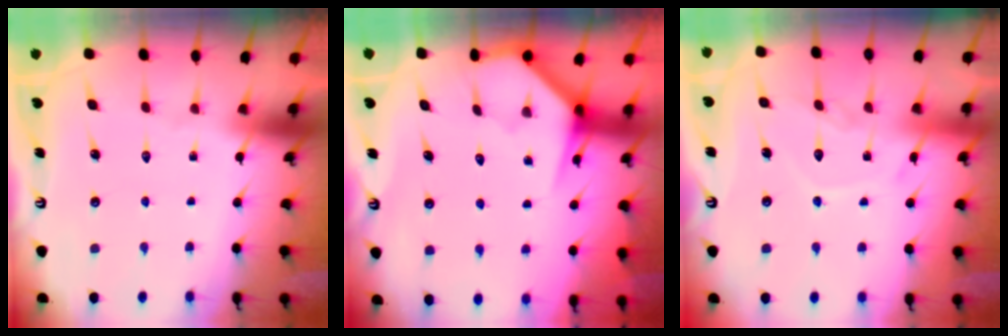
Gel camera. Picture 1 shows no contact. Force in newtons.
{"total": 4.2, "press": 4.2, "slide": 0.4}
{"total": 9.0, "press": 9.0, "slide": 0.1}